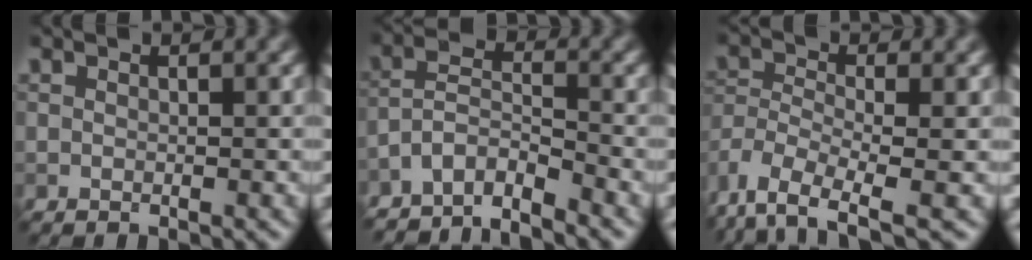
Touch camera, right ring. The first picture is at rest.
{"total": 4.6, "force": [-4.3, 0.8, 1.5], "torque": [-0.027, -0.001, -0.084]}
{"total": 6.8, "force": [-4.6, 2.7, 4.3], "torque": [-0.087, -0.014, -0.091]}